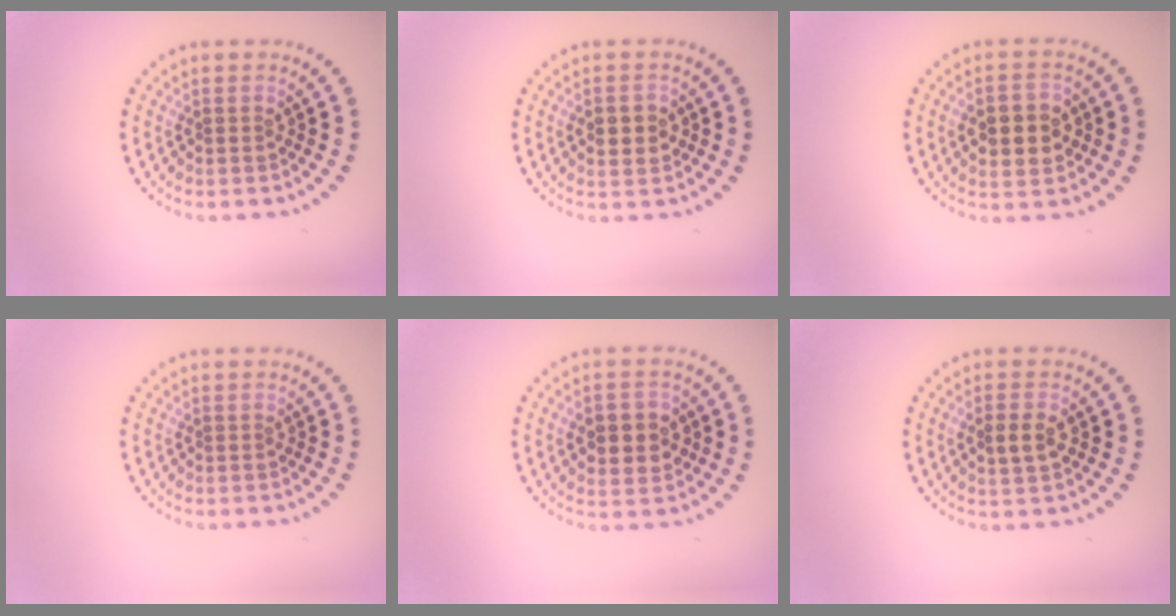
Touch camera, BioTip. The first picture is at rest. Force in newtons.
{"total": 2.5, "press": 2.5, "slide": 0.1}
{"total": 4.4, "press": 4.4, "slide": 0.2}
{"total": 0.0}
{"total": 3.9, "press": 3.9, "slide": 0.3}
{"total": 2.4, "press": 2.4, "slide": 0.3}